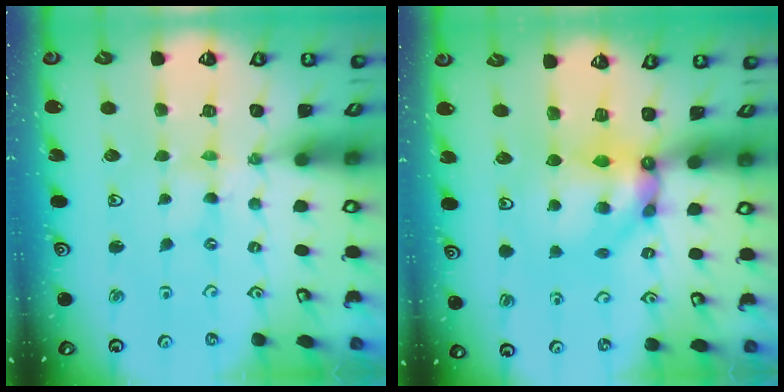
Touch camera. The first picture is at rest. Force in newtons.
{"total": 10.6, "press": 10.6, "slide": 1.1}